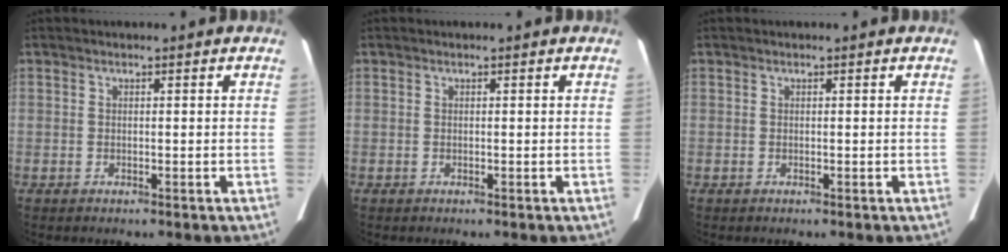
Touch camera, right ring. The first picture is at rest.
{"total": 0.0}
{"total": 0.0}